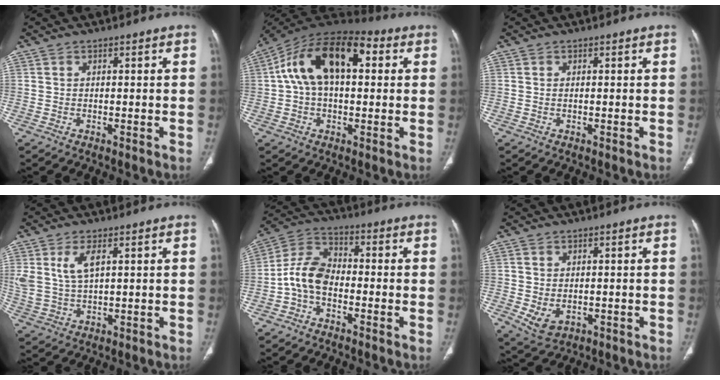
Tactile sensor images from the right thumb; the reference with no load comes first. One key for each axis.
{"total": 17.8, "fx": 3.9, "fy": 10.0, "fz": 14.2, "tx": -0.238, "ty": 0.040, "tz": 0.057}
{"total": 0.0}
{"total": 6.4, "fx": 2.5, "fy": 2.9, "fz": 5.1, "tx": -0.116, "ty": -0.007, "tz": 0.060}
{"total": 8.3, "fx": -2.3, "fy": 5.4, "fz": 5.9, "tx": -0.106, "ty": 0.033, "tz": -0.058}
{"total": 4.6, "fx": -0.5, "fy": 3.4, "fz": 3.1, "tx": -0.054, "ty": -0.006, "tz": 0.009}